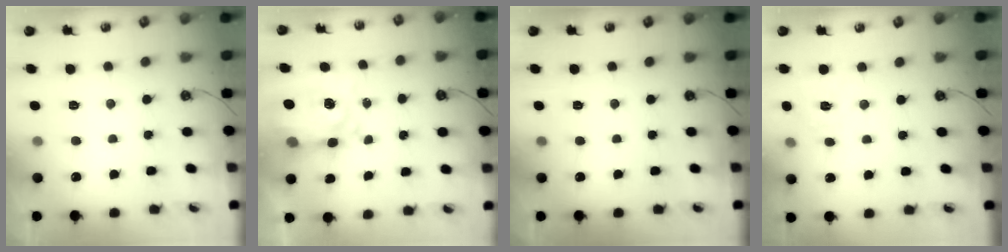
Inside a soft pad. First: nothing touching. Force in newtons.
{"total": 8.6, "press": 8.6, "slide": 0.7}
{"total": 0.0}
{"total": 6.5, "press": 6.5, "slide": 0.7}